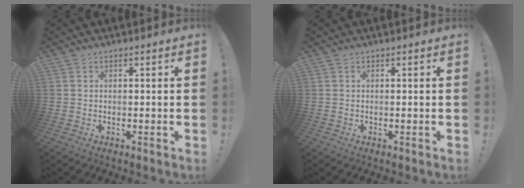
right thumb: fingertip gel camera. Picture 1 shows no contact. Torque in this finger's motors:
{"motor_torque": [0.00, 0.01, -0.15, 0.12, 0.04]}